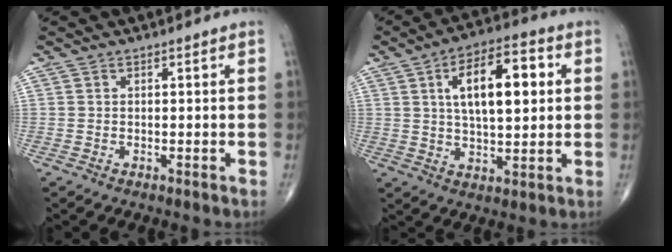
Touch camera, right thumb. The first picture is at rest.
{"total": 14.1, "force": [3.3, 6.1, 12.3], "torque": [-0.183, 0.007, 0.051]}